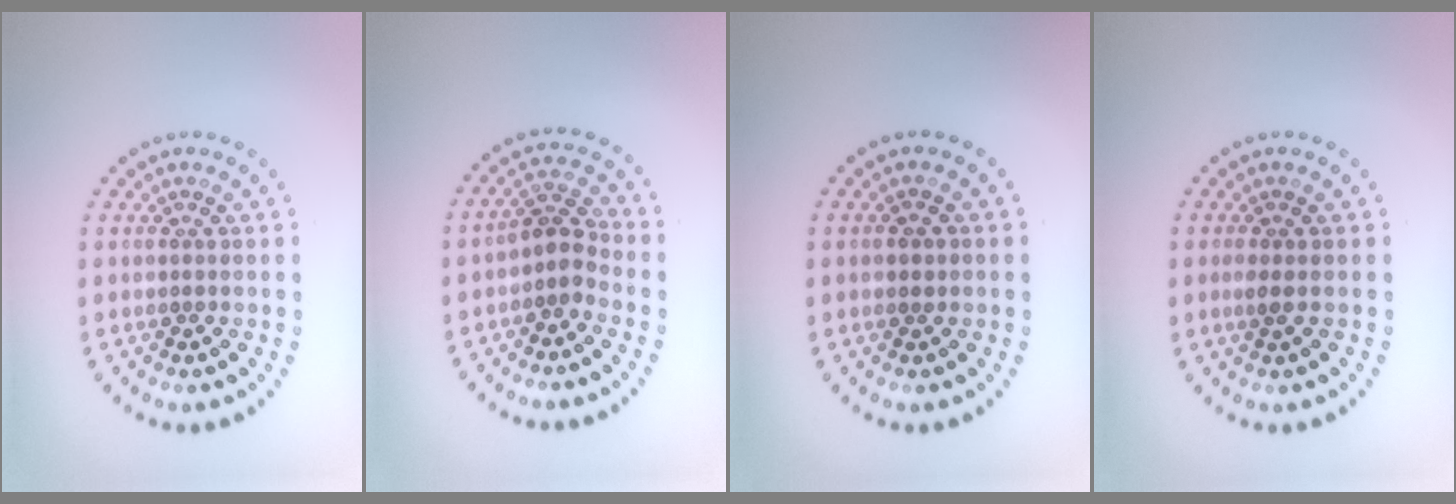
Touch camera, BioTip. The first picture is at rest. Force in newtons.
{"total": 2.5, "press": 2.0, "slide": 1.6}
{"total": 0.7, "press": 0.6, "slide": 0.3}
{"total": 1.0, "press": 0.9, "slide": 0.4}